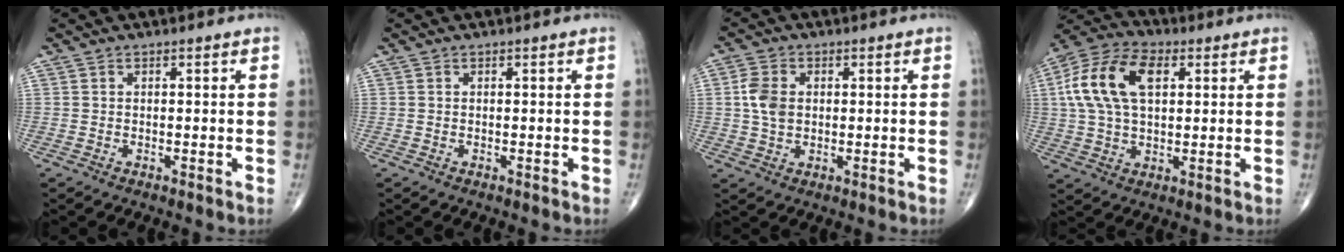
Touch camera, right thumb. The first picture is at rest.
{"total": 0.0}
{"total": 5.5, "force": [0.6, 4.0, 3.7], "torque": [-0.071, 0.001, 0.011]}
{"total": 15.3, "force": [3.8, 8.9, 11.9], "torque": [-0.232, 0.018, 0.066]}